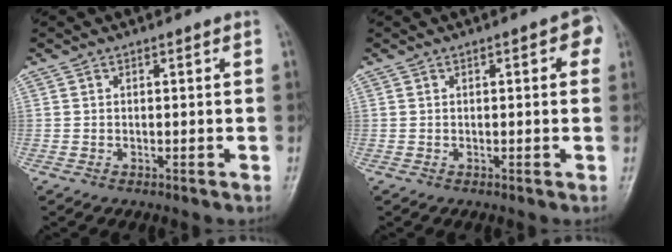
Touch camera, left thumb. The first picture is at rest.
{"total": 3.2, "force": [0.9, 1.4, 2.7], "torque": [-0.019, 0.004, 0.003]}